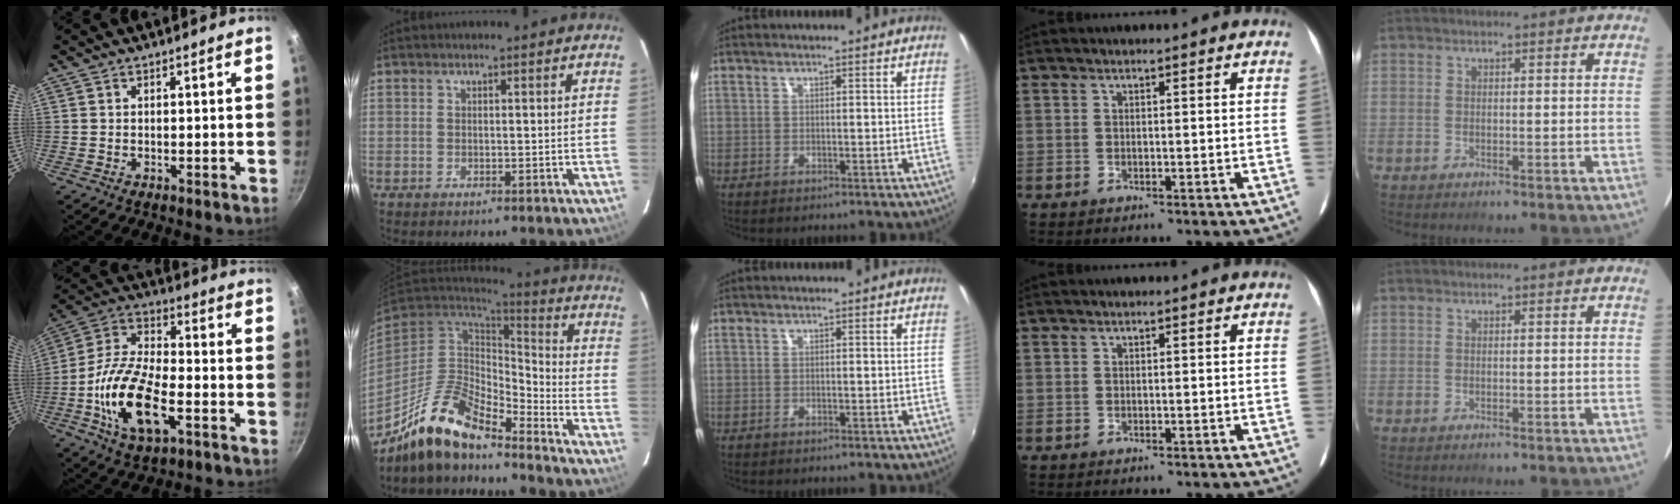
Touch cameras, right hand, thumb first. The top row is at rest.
{"thumb": {"total": 18.3, "force": [-5.5, 8.6, 15.2], "torque": [-0.287, 0.026, -0.114]}, "index": {"total": 16.1, "force": [-12.6, 4.4, 8.9], "torque": [-0.178, -0.017, -0.239]}}